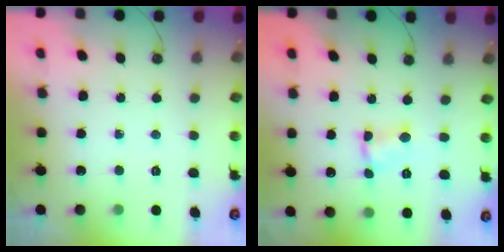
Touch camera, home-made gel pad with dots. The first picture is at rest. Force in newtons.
{"total": 2.5, "press": 2.5, "slide": 0.2}